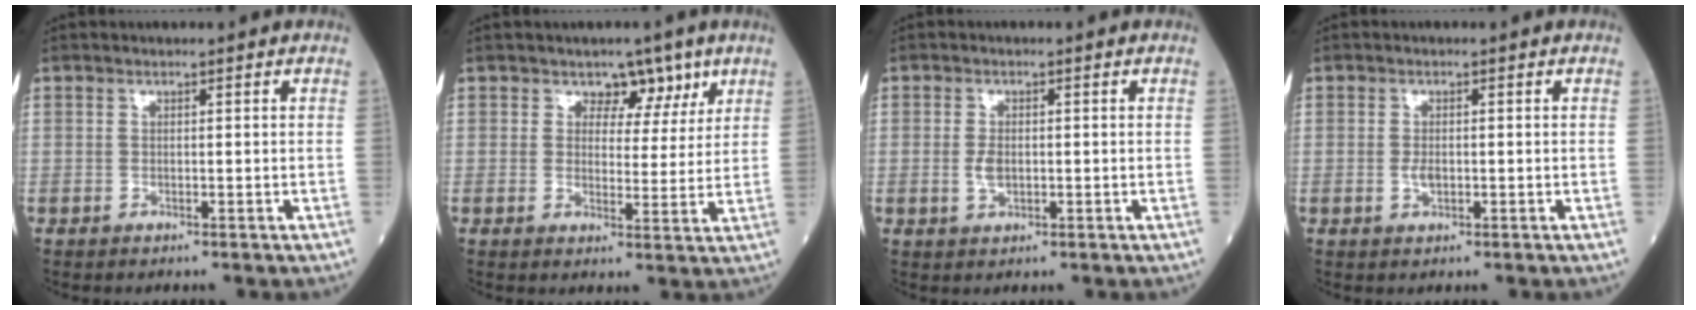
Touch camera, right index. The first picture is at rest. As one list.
[{"total": 4.8, "force": [3.0, 3.2, 1.8], "torque": [-0.008, 0.001, 0.040]}, {"total": 2.4, "force": [-0.3, 1.3, 2.1], "torque": [-0.047, -0.002, -0.004]}, {"total": 1.6, "force": [-0.3, 0.8, 1.4], "torque": [-0.030, -0.001, -0.003]}]